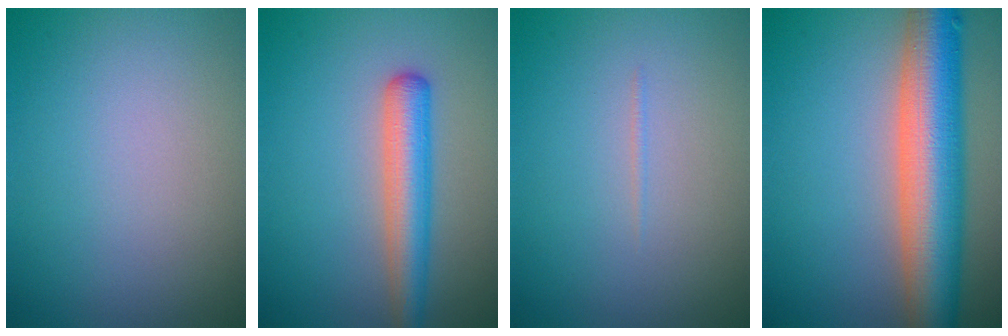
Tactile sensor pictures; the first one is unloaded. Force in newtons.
{"total": 4.0, "press": 4.0, "slide": 0.1}
{"total": 0.7, "press": 0.7, "slide": 0.2}
{"total": 10.0, "press": 10.0, "slide": 0.4}